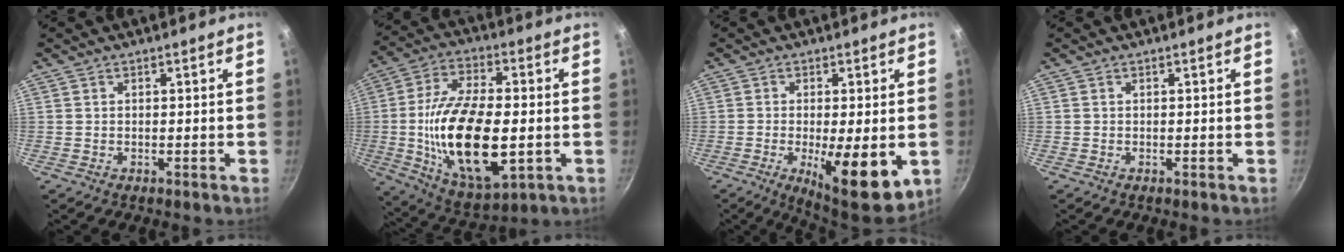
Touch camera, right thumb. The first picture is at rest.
{"total": 22.9, "force": [-2.7, 10.7, 20.1], "torque": [-0.372, -0.004, -0.032]}
{"total": 13.6, "force": [-3.5, 4.3, 12.4], "torque": [-0.179, -0.025, -0.039]}
{"total": 0.0}